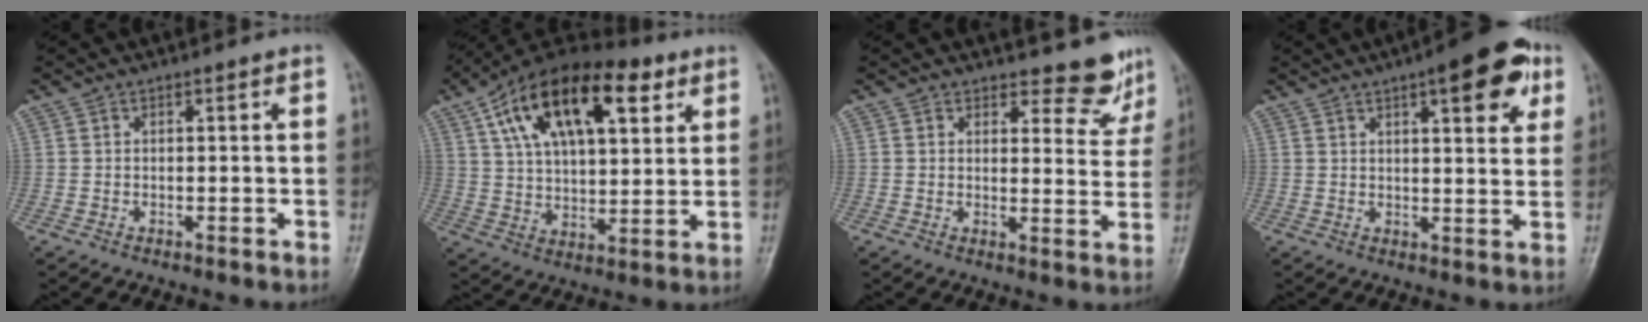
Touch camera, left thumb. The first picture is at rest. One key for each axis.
{"total": 22.4, "fx": 10.0, "fy": 10.7, "fz": 16.9, "tx": -0.264, "ty": -0.004, "tz": 0.168}
{"total": 6.6, "fx": 6.1, "fy": 2.4, "fz": 0.8, "tx": 0.019, "ty": -0.056, "tz": 0.066}
{"total": 11.7, "fx": 5.6, "fy": 3.9, "fz": 9.5, "tx": -0.095, "ty": -0.010, "tz": 0.066}